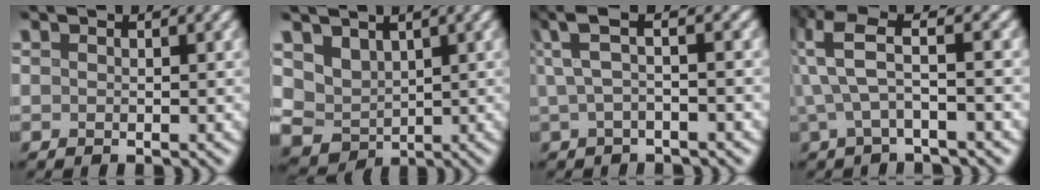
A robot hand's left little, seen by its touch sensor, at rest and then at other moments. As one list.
[{"total": 3.2, "force": [1.5, 2.5, 1.3], "torque": [-0.031, -0.009, 0.025]}, {"total": 3.8, "force": [0.8, 0.9, 3.6], "torque": [-0.064, 0.015, 0.012]}, {"total": 5.3, "force": [2.0, 0.9, 4.8], "torque": [-0.092, 0.016, 0.035]}]